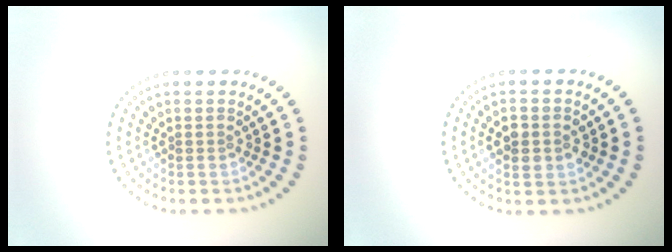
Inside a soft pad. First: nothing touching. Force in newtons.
{"total": 3.6, "press": 3.6, "slide": 0.2}